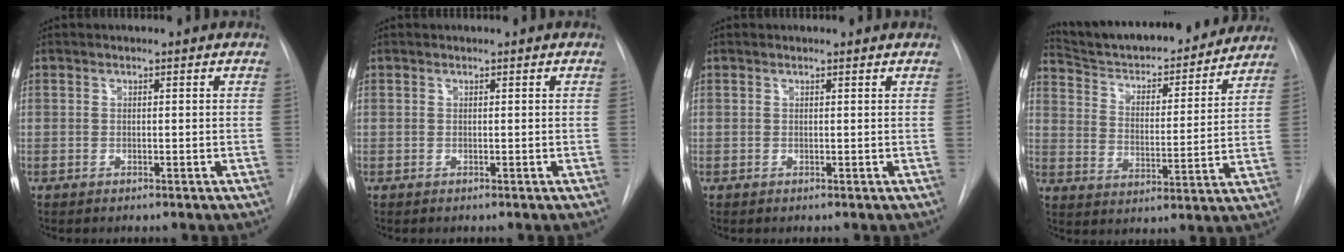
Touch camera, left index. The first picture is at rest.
{"total": 0.0}
{"total": 0.5, "force": [0.5, 0.0, 0.0], "torque": [-0.004, -0.003, 0.002]}
{"total": 22.1, "force": [20.4, 4.5, 7.3], "torque": [-0.110, -0.006, 0.291]}